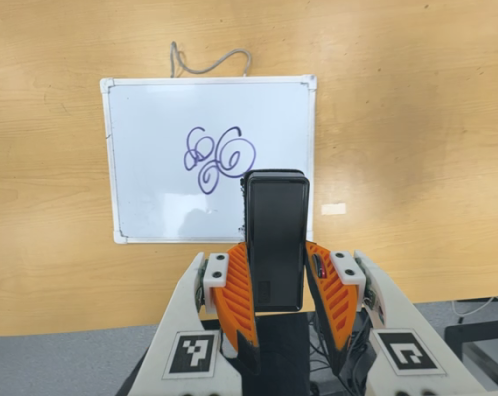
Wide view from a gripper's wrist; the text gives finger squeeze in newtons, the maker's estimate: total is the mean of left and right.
{"total": 4.2, "left": 2.8, "right": 5.6}